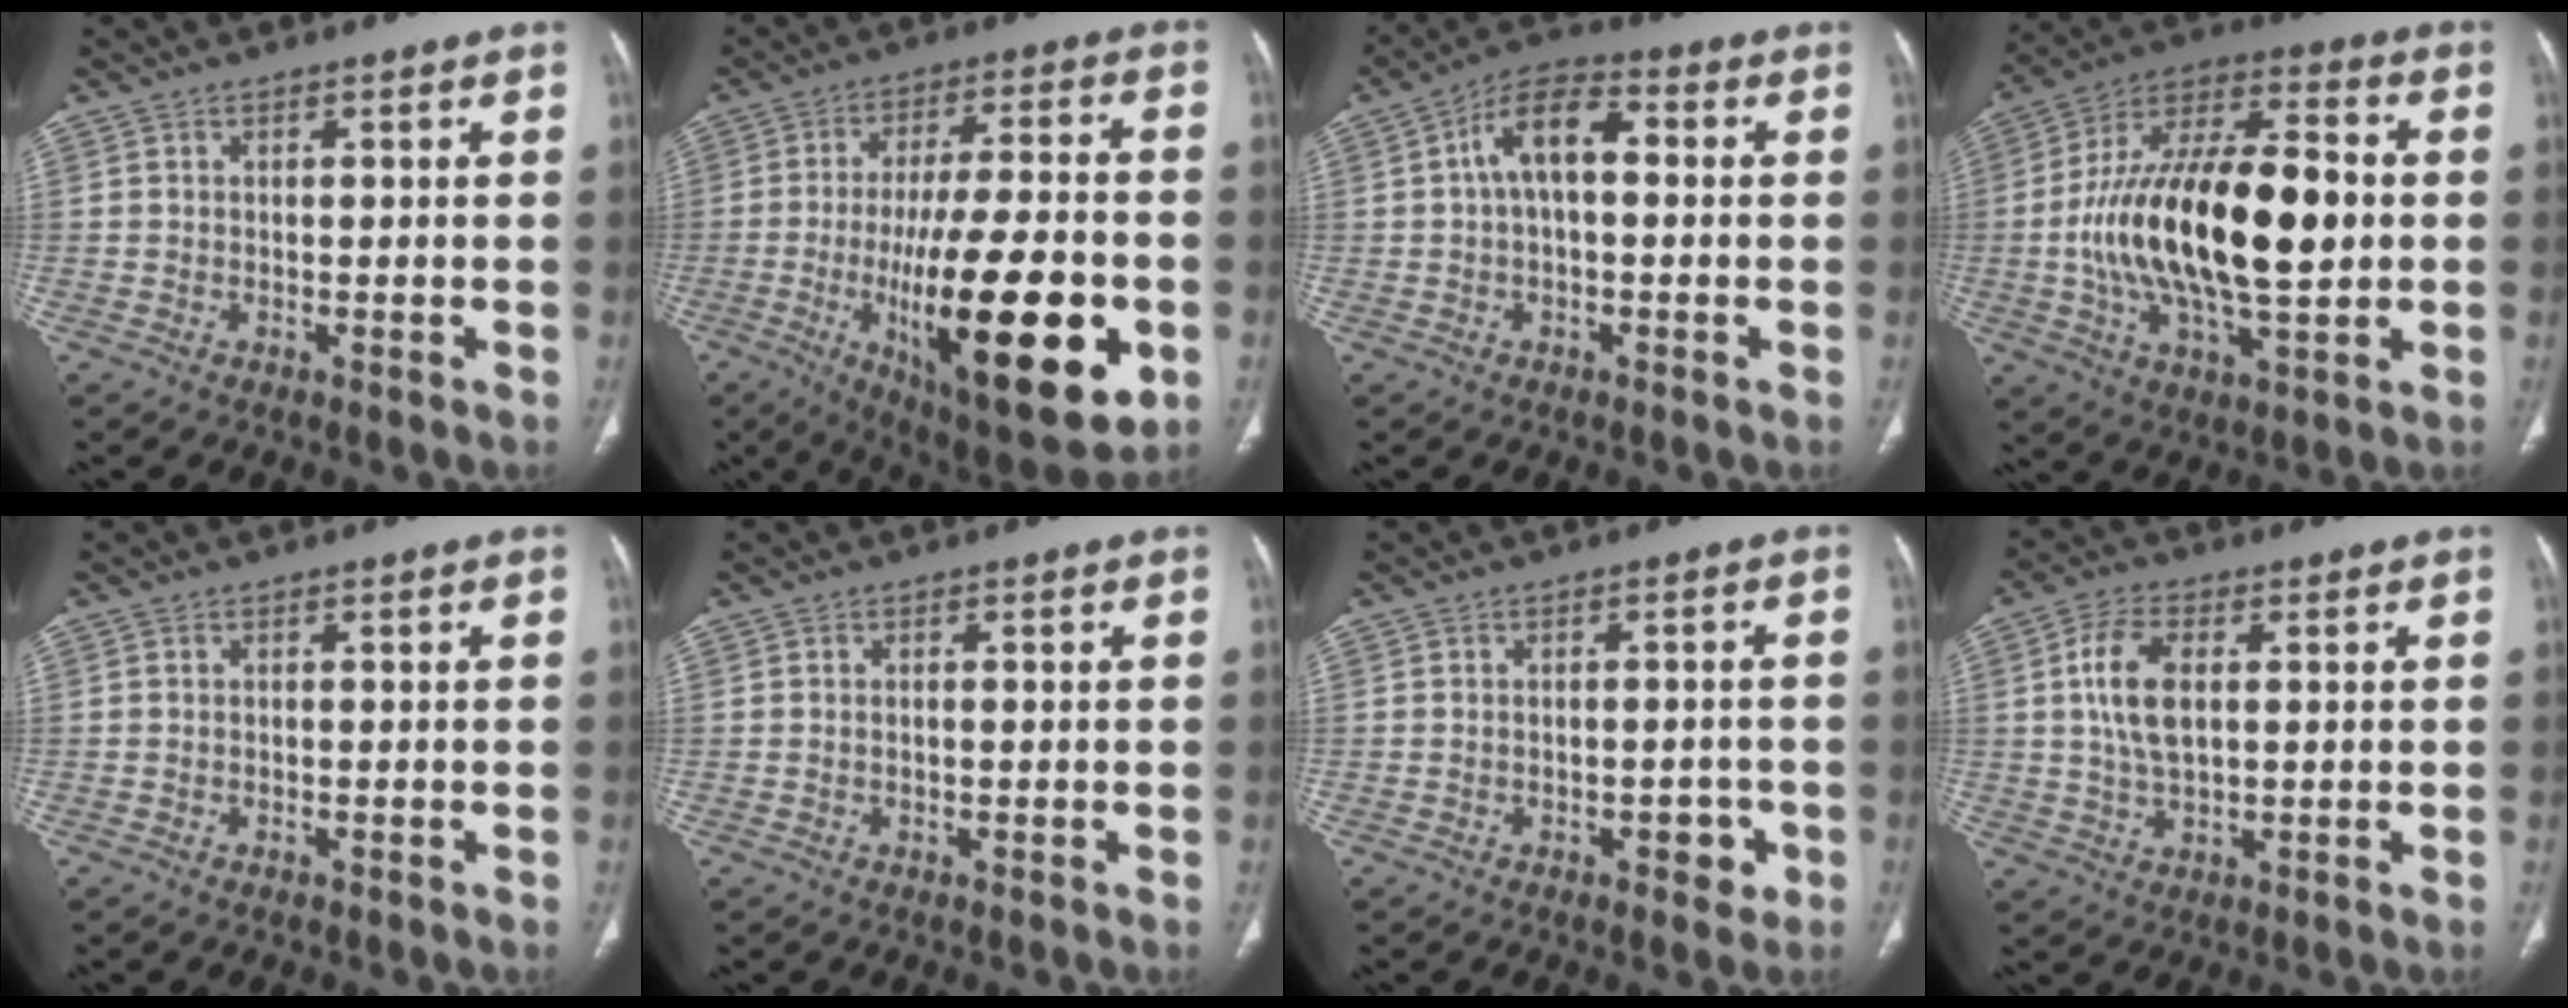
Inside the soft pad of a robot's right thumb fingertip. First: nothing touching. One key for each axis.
{"total": 26.7, "fx": -6.8, "fy": 8.2, "fz": 24.4, "tx": -0.377, "ty": -0.004, "tz": -0.087}
{"total": 9.5, "fx": 1.0, "fy": 5.0, "fz": 8.0, "tx": -0.137, "ty": 0.033, "tz": 0.008}
{"total": 25.2, "fx": -0.7, "fy": 11.0, "fz": 22.7, "tx": -0.409, "ty": 0.020, "tz": -0.012}
{"total": 0.0}
{"total": 0.0}
{"total": 3.3, "fx": -1.4, "fy": 1.8, "fz": 2.4, "tx": -0.017, "ty": 0.010, "tz": -0.013}
{"total": 8.5, "fx": 1.6, "fy": 4.4, "fz": 7.1, "tx": -0.142, "ty": 0.002, "tz": 0.032}